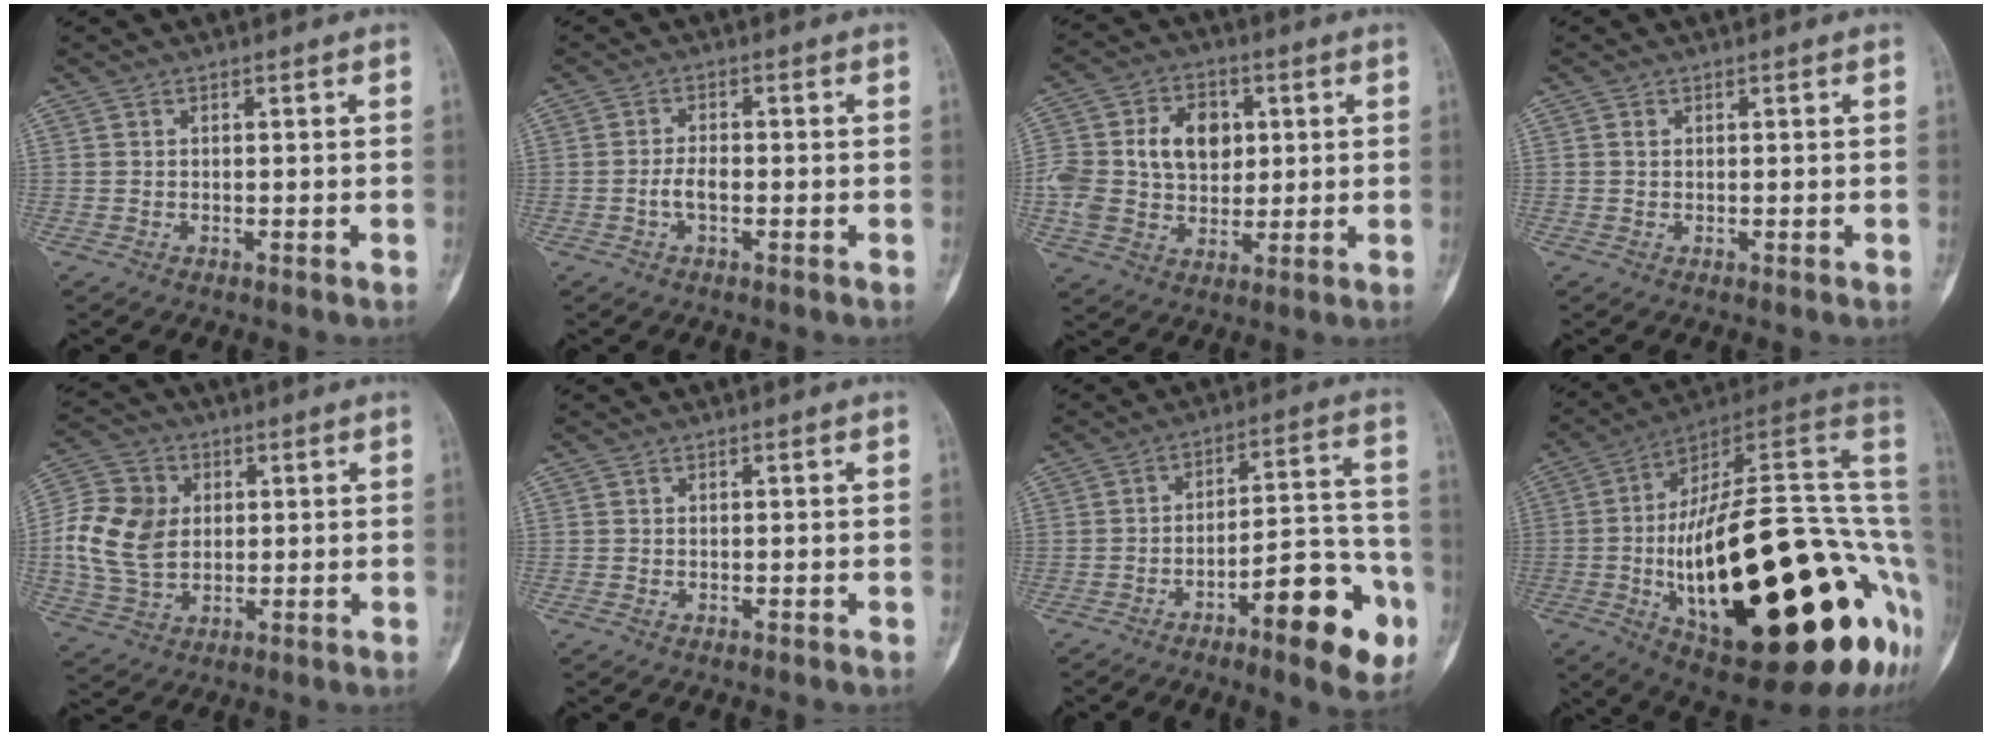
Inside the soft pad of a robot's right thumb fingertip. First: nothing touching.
{"total": 2.9, "force": [-0.9, 1.4, 2.4], "torque": [-0.048, 0.010, -0.018]}
{"total": 16.0, "force": [2.4, 11.9, 10.5], "torque": [-0.186, 0.009, 0.047]}
{"total": 0.6, "force": [0.2, 0.5, 0.3], "torque": [-0.006, 0.000, 0.003]}
{"total": 13.2, "force": [1.1, 10.1, 8.4], "torque": [-0.153, 0.006, 0.022]}
{"total": 0.0}
{"total": 16.2, "force": [-7.7, 4.9, 13.4], "torque": [-0.165, 0.053, -0.108]}
{"total": 38.2, "force": [-5.9, 13.5, 35.2], "torque": [-0.455, 0.023, -0.082]}